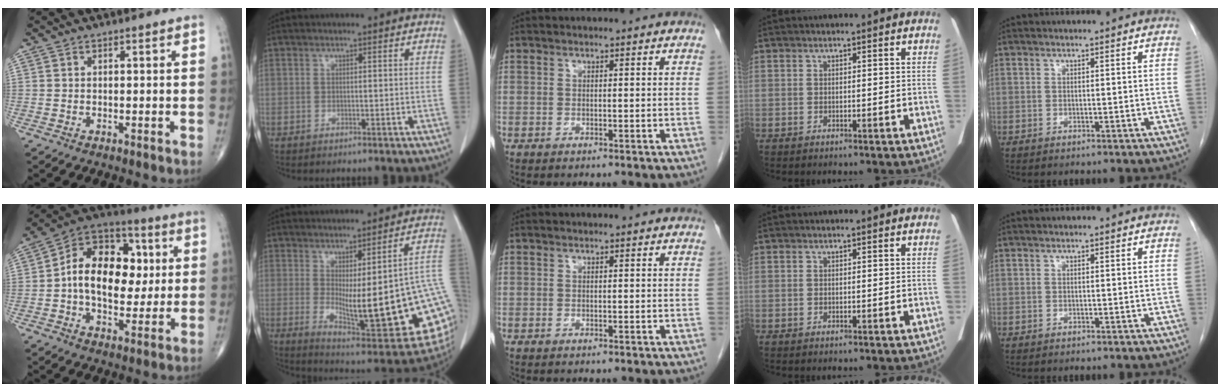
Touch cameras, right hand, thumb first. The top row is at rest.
{"thumb": {"total": 17.9, "force": [1.2, 11.8, 13.4], "torque": [-0.174, 0.023, 0.011]}, "index": {"total": 23.5, "force": [-2.6, 5.3, 22.7], "torque": [-0.224, -0.007, -0.008]}}